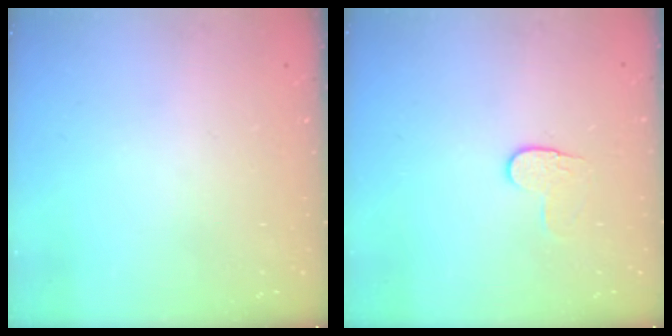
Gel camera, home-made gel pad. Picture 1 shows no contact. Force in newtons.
{"total": 5.3, "press": 5.3, "slide": 0.5}